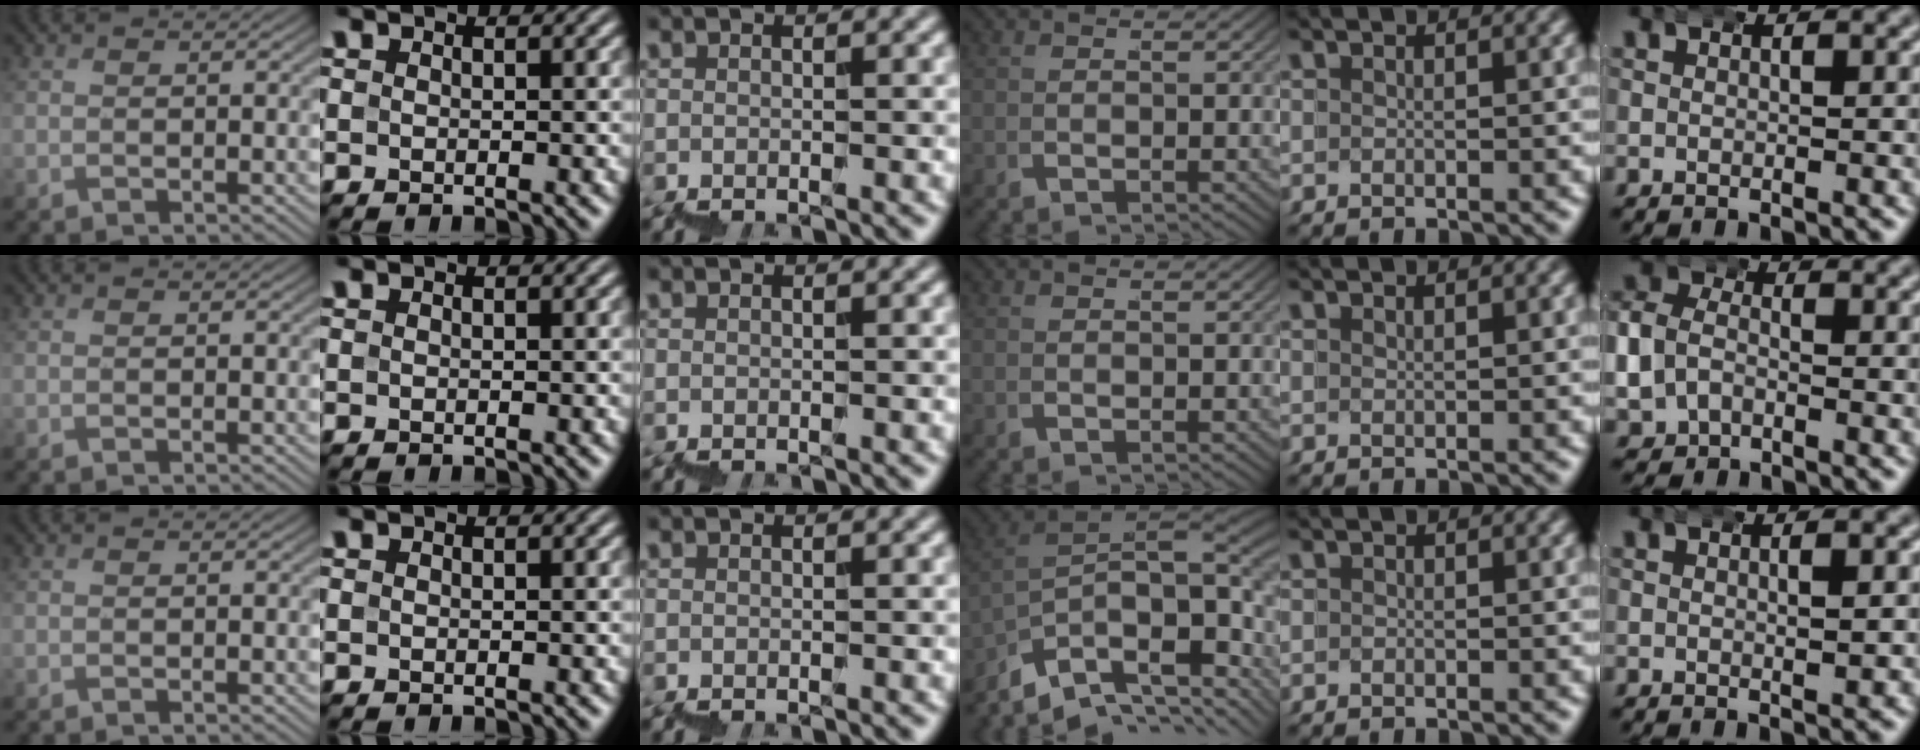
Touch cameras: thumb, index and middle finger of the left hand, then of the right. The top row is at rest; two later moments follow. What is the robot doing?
{"motion": "wrap", "object": "bubble wrap"}